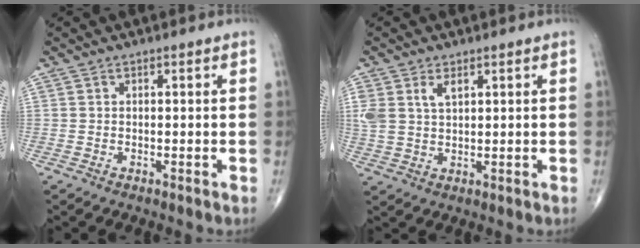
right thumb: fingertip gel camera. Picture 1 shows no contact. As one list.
[{"total": 5.7, "force": [2.4, 3.2, 4.0], "torque": [-0.086, 0.001, 0.055]}]